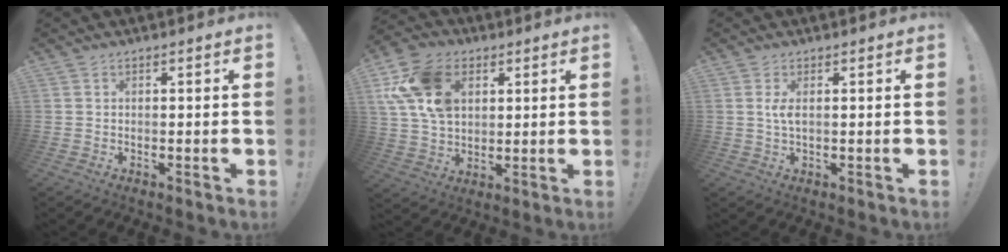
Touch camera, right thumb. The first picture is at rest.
{"total": 17.3, "force": [6.3, 12.4, 10.4], "torque": [-0.199, -0.011, 0.124]}
{"total": 2.8, "force": [0.5, 0.8, 2.6], "torque": [-0.049, 0.001, 0.008]}